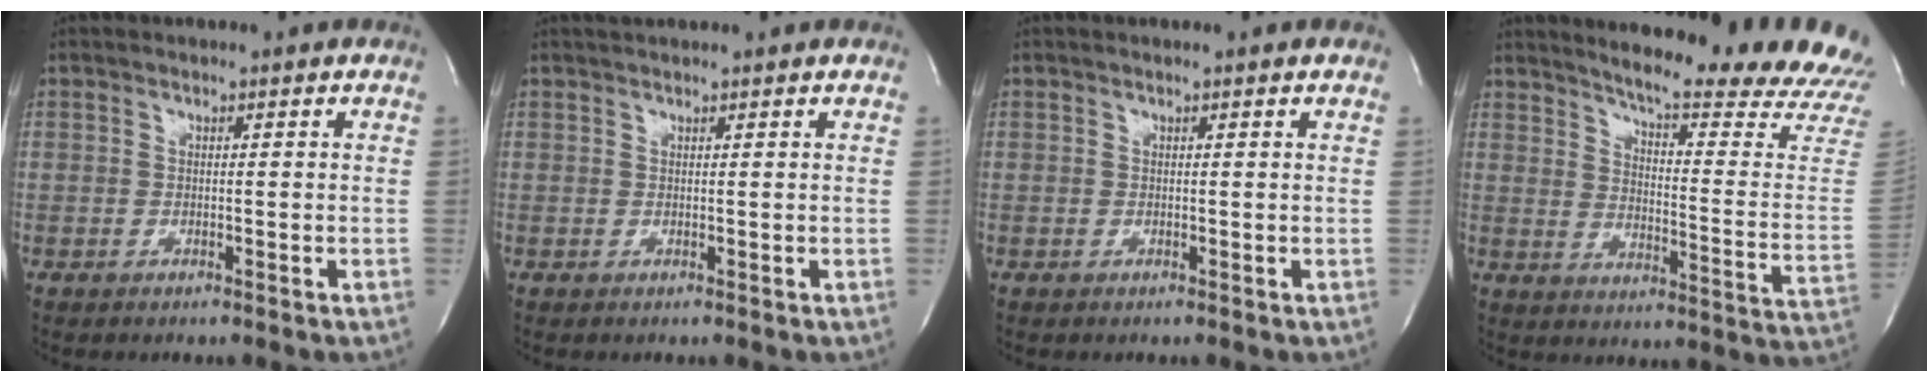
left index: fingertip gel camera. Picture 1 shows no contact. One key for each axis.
{"total": 3.4, "fx": 3.1, "fy": 0.0, "fz": 1.3, "tx": -0.016, "ty": 0.030, "tz": 0.042}
{"total": 0.8, "fx": 0.7, "fy": -0.1, "fz": 0.4, "tx": -0.011, "ty": 0.004, "tz": 0.013}
{"total": 23.4, "fx": 21.7, "fy": 0.5, "fz": 8.7, "tx": -0.129, "ty": -0.127, "tz": 0.255}